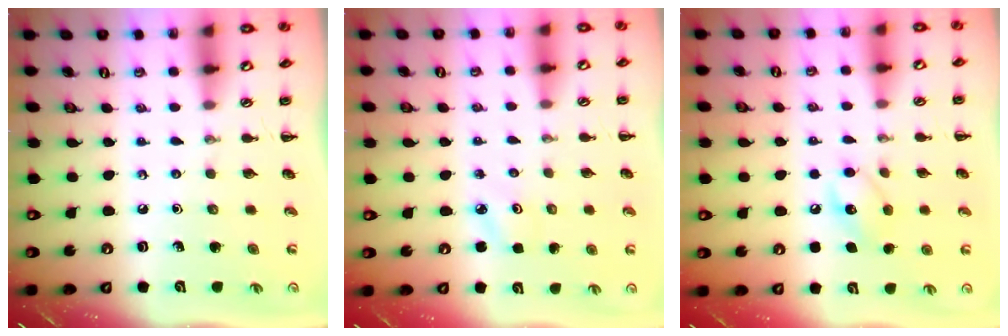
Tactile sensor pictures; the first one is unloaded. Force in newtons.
{"total": 2.5, "press": 2.4, "slide": 0.7}
{"total": 8.8, "press": 8.7, "slide": 1.4}